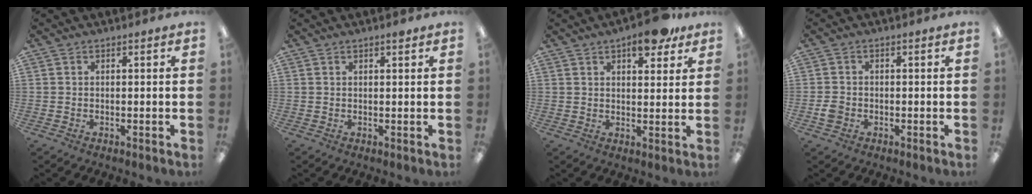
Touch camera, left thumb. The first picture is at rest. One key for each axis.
{"total": 1.0, "fx": 0.7, "fy": 0.3, "fz": 0.6, "tx": -0.013, "ty": 0.002, "tz": 0.012}
{"total": 8.5, "fx": 5.7, "fy": 3.5, "fz": 5.1, "tx": -0.056, "ty": -0.030, "tz": 0.094}
{"total": 2.5, "fx": -0.8, "fy": 2.0, "fz": 1.2, "tx": -0.020, "ty": 0.005, "tz": -0.015}